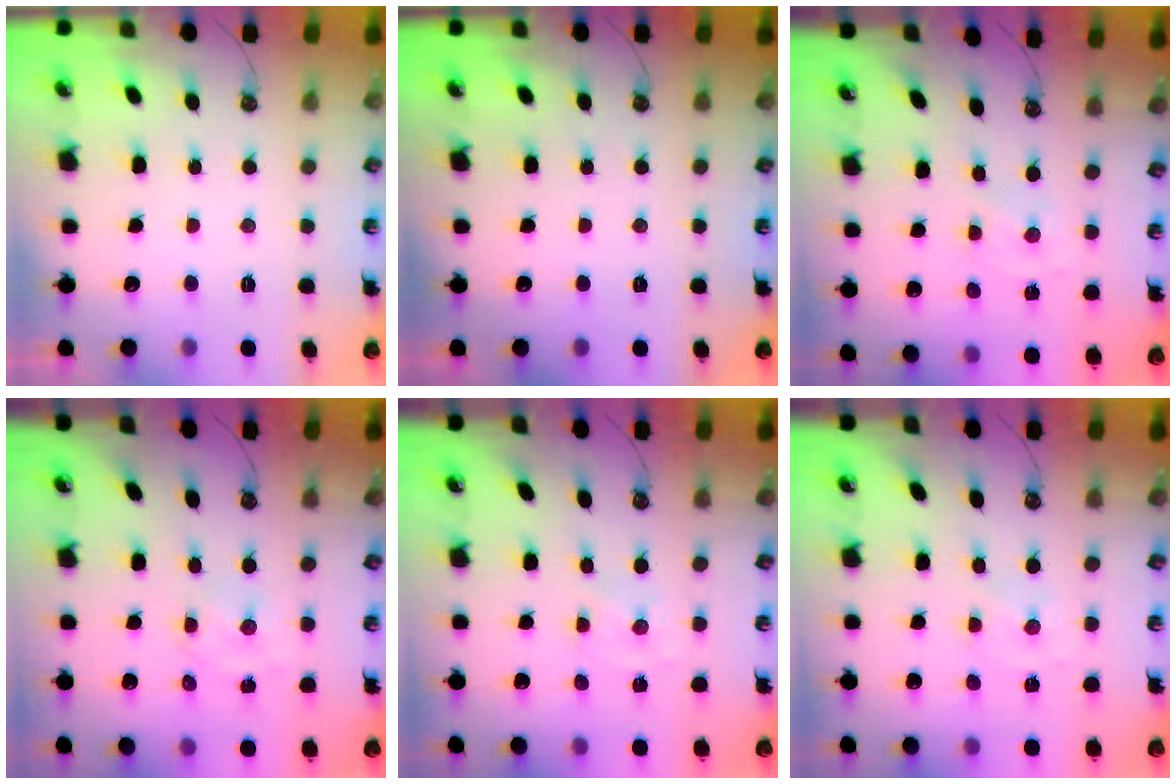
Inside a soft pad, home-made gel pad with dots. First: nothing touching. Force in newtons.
{"total": 0.0}
{"total": 0.0}
{"total": 1.8, "press": 1.7, "slide": 0.4}
{"total": 0.0}
{"total": 0.0}